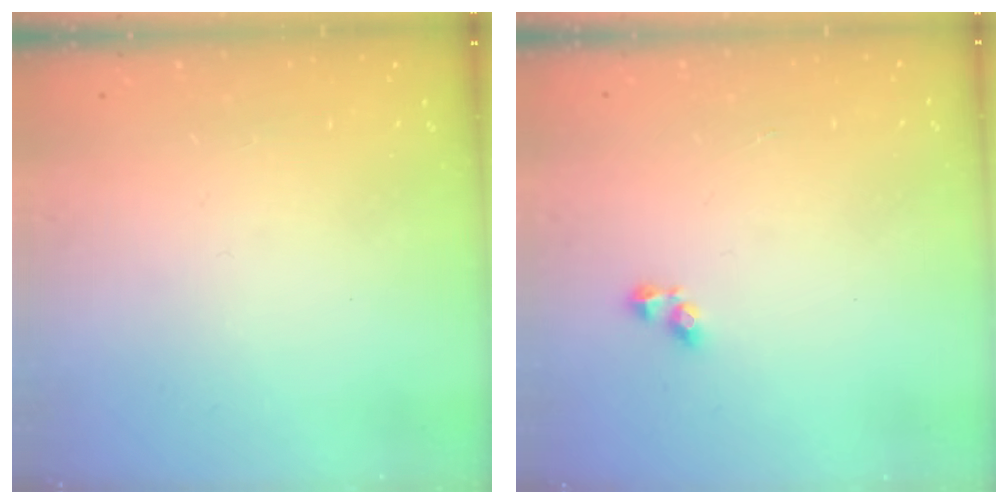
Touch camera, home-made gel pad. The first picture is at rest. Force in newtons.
{"total": 3.6, "press": 3.5, "slide": 0.6}